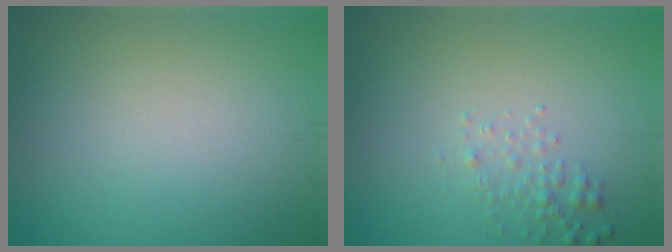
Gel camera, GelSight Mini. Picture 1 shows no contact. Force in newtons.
{"total": 1.5, "press": 1.5, "slide": 0.1}